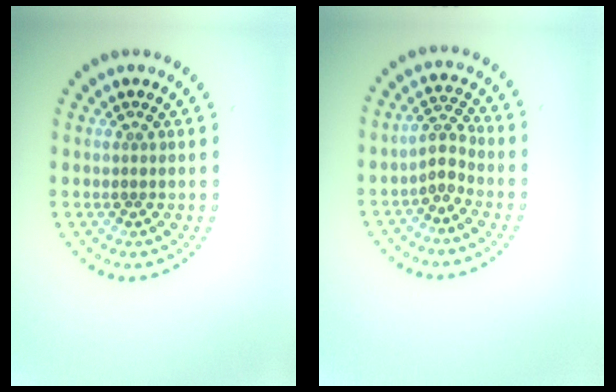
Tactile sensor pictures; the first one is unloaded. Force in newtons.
{"total": 2.0, "press": 1.6, "slide": 1.3}